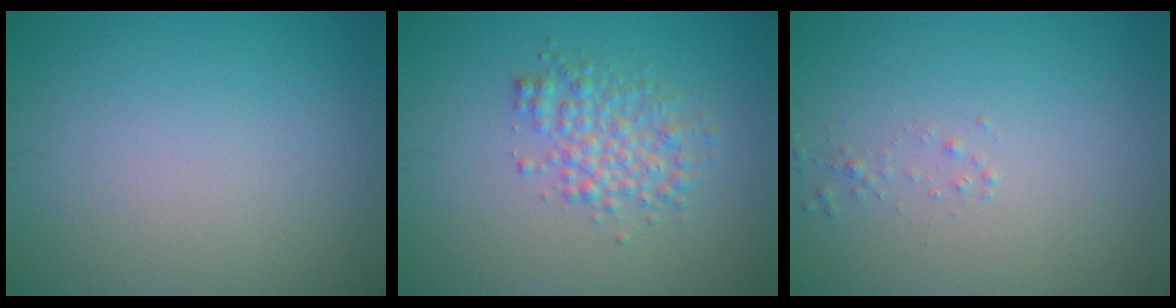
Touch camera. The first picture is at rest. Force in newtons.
{"total": 3.1, "press": 3.1, "slide": 0.1}
{"total": 0.7, "press": 0.6, "slide": 0.1}